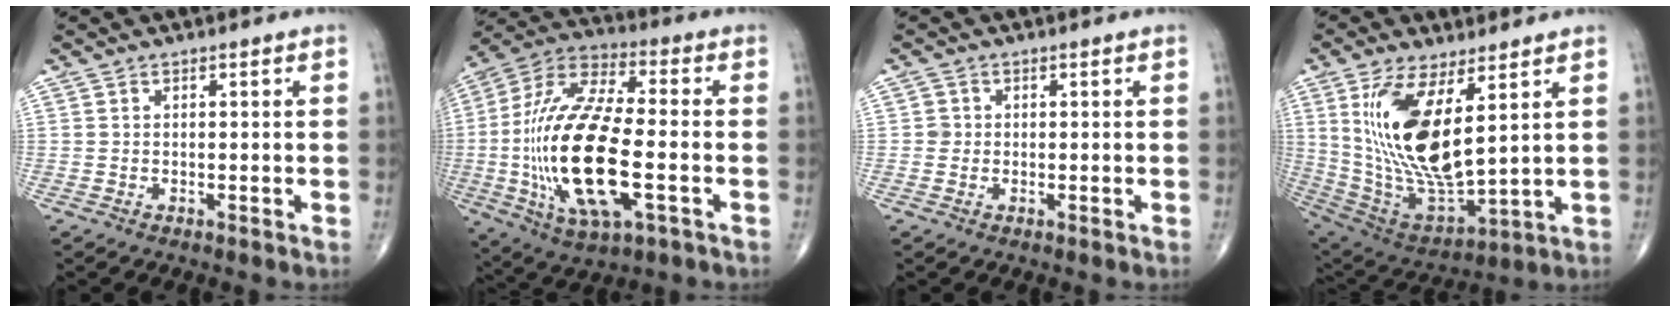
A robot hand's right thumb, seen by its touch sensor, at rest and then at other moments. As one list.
[{"total": 25.0, "force": [-4.1, 9.7, 22.7], "torque": [-0.482, 0.016, -0.065]}, {"total": 1.4, "force": [0.0, 1.4, 0.2], "torque": [0.006, 0.004, -0.002]}, {"total": 19.3, "force": [5.7, 7.6, 16.8], "torque": [-0.324, -0.035, 0.126]}]